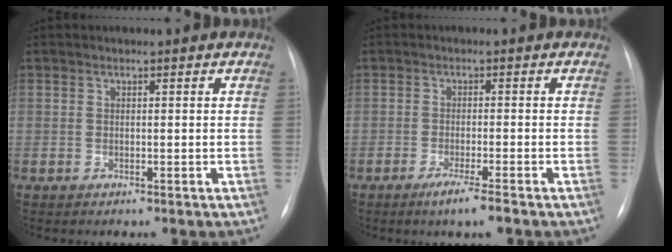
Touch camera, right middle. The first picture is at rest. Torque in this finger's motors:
{"motor_torque": [0.75, -0.71, 0.36, 0.10]}